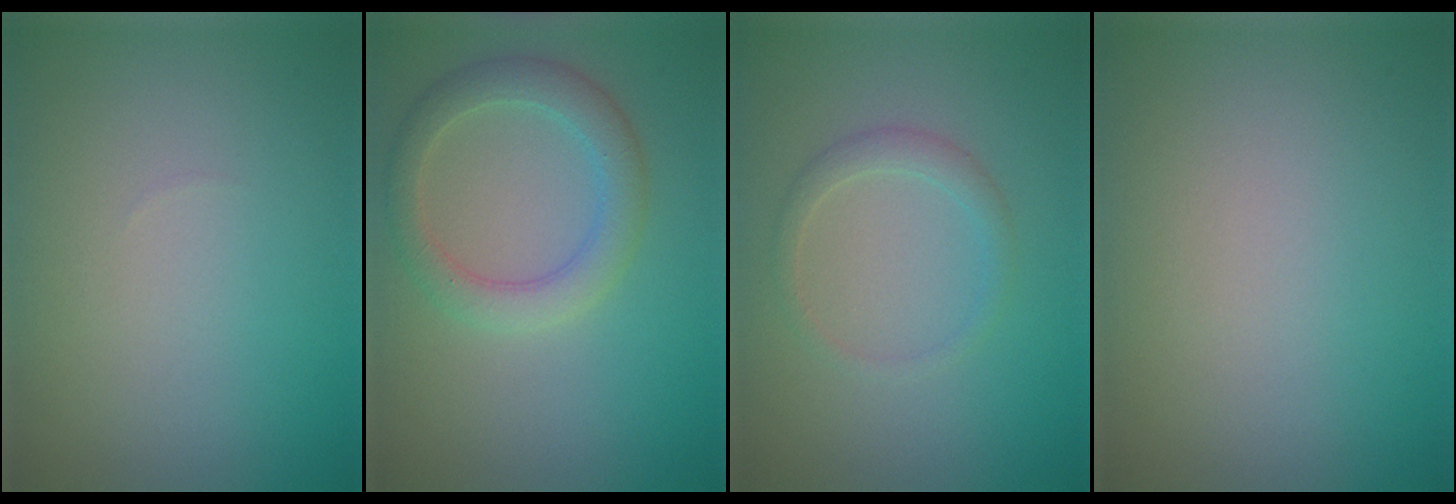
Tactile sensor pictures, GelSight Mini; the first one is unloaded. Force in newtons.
{"total": 3.3, "press": 3.3, "slide": 0.2}
{"total": 1.5, "press": 1.5, "slide": 0.2}
{"total": 0.0}